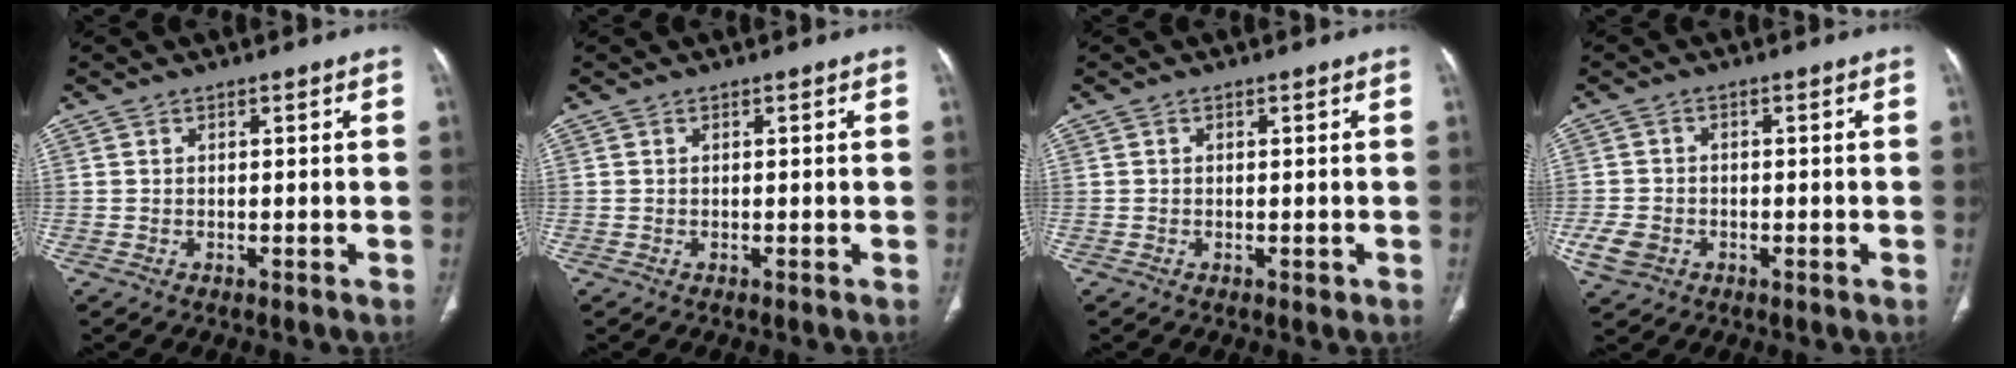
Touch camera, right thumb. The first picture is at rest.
{"total": 0.0}
{"total": 0.8, "force": [-0.2, 0.6, 0.5], "torque": [-0.005, 0.000, -0.002]}
{"total": 5.2, "force": [-1.8, 4.1, 2.6], "torque": [-0.054, 0.008, -0.028]}